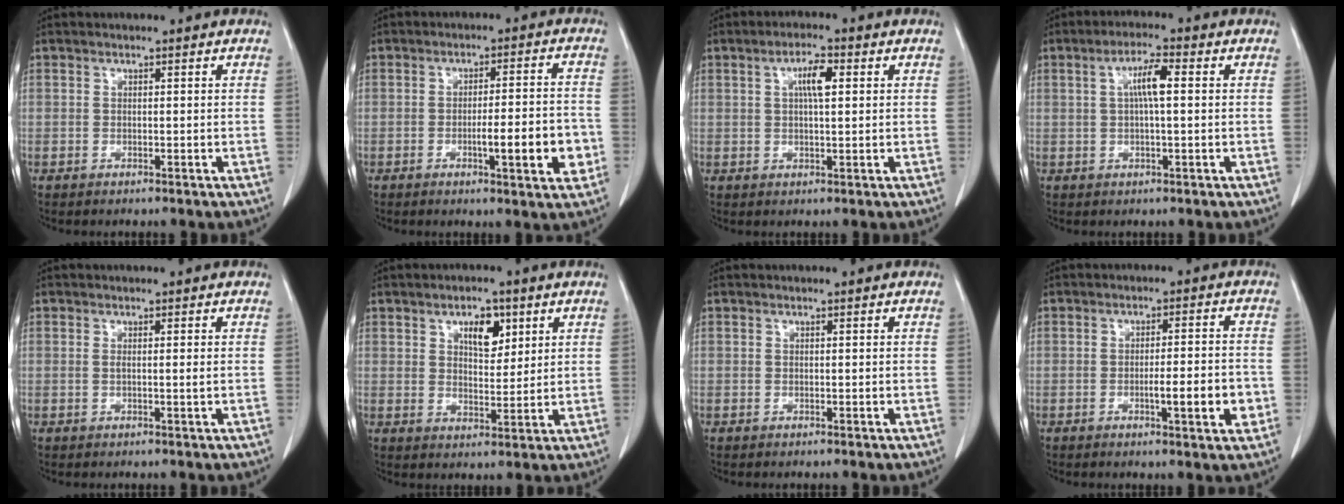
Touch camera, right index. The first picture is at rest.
{"total": 8.5, "force": [-2.6, 1.0, 8.1], "torque": [-0.114, 0.003, -0.033]}
{"total": 4.3, "force": [1.2, 0.9, 4.0], "torque": [-0.073, 0.005, 0.019]}
{"total": 4.7, "force": [0.8, 0.5, 4.6], "torque": [-0.087, 0.009, 0.011]}
{"total": 0.9, "force": [0.1, -0.2, 0.9], "torque": [-0.019, -0.002, 0.000]}
{"total": 5.5, "force": [2.7, 2.6, 4.1], "torque": [-0.066, 0.001, 0.045]}
{"total": 0.0}
{"total": 6.6, "force": [-2.0, 0.7, 6.3], "torque": [-0.090, -0.001, -0.024]}